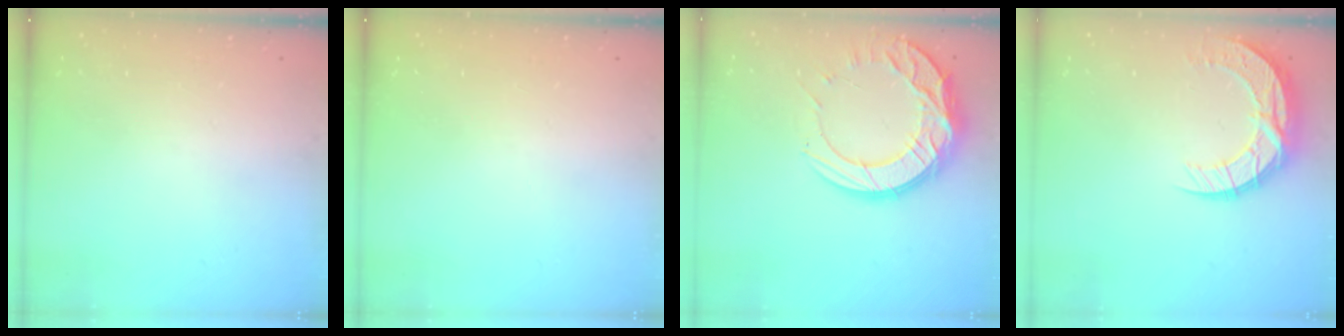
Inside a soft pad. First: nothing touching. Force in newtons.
{"total": 0.0}
{"total": 17.2, "press": 17.2, "slide": 1.0}
{"total": 10.6, "press": 10.6, "slide": 0.7}